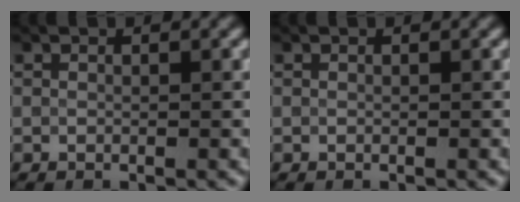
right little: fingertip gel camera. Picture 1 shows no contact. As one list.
[{"total": 0.0}]